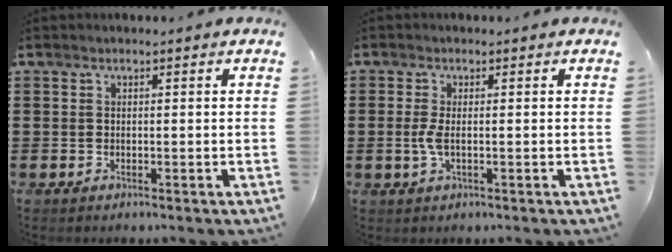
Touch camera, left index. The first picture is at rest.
{"total": 2.4, "force": [-0.3, 0.6, 2.3], "torque": [-0.058, -0.006, -0.009]}